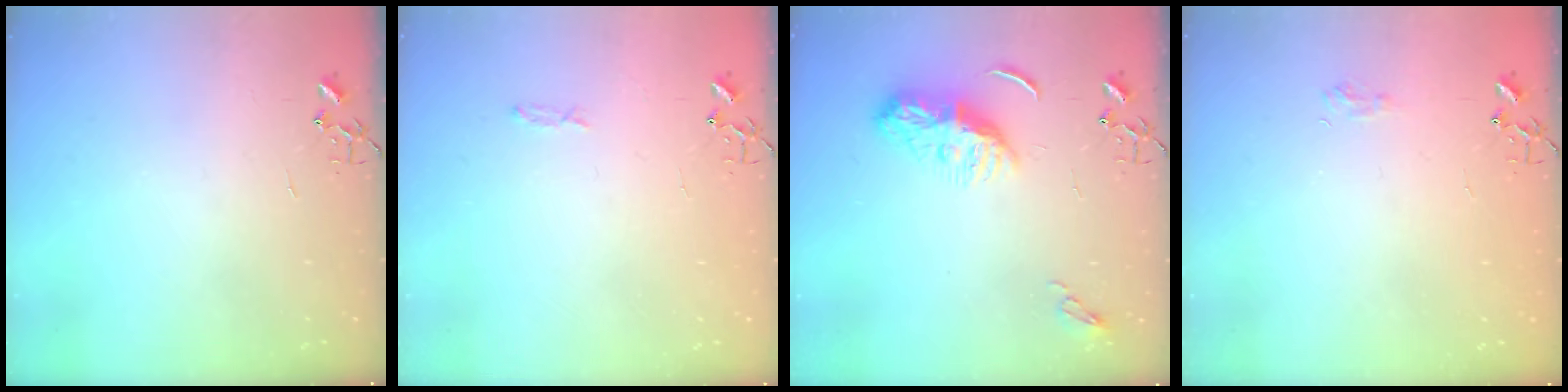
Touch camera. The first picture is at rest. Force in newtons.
{"total": 3.3, "press": 3.3, "slide": 0.4}
{"total": 8.5, "press": 8.5, "slide": 0.3}
{"total": 6.1, "press": 6.1, "slide": 0.8}